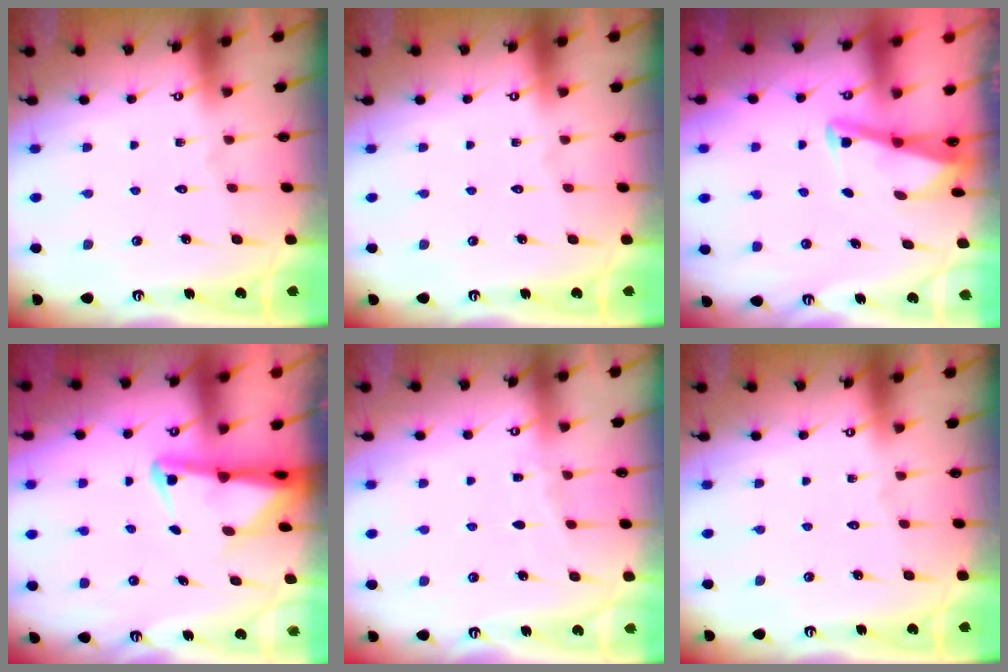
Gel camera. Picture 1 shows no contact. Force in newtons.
{"total": 0.0}
{"total": 2.8, "press": 2.8, "slide": 0.4}
{"total": 3.1, "press": 3.1, "slide": 0.5}
{"total": 2.8, "press": 2.8, "slide": 0.4}
{"total": 0.0}